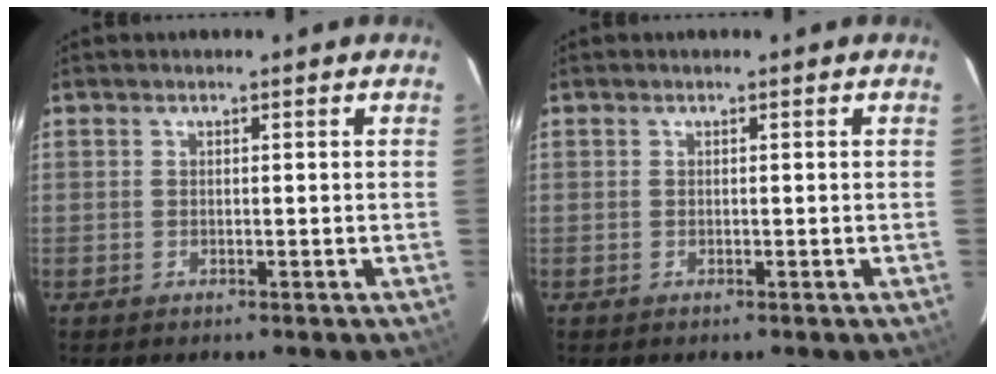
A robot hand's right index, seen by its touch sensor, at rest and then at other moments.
{"total": 0.0}